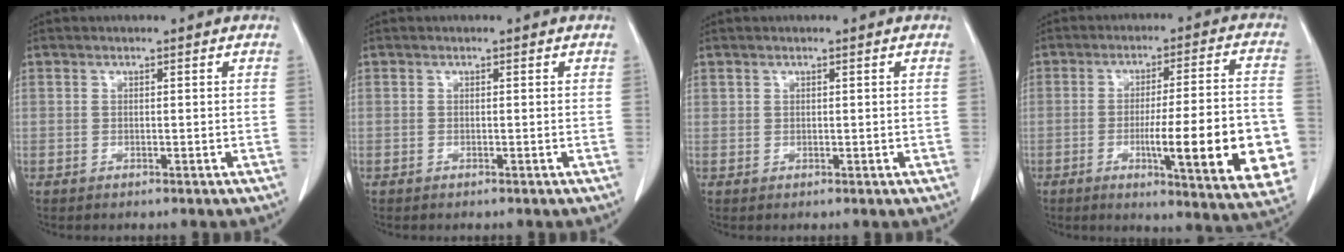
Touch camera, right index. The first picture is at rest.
{"total": 0.0}
{"total": 0.7, "force": [0.5, 0.5, 0.2], "torque": [0.005, -0.001, 0.008]}
{"total": 19.1, "force": [-4.7, 1.9, 18.5], "torque": [-0.194, -0.001, -0.056]}